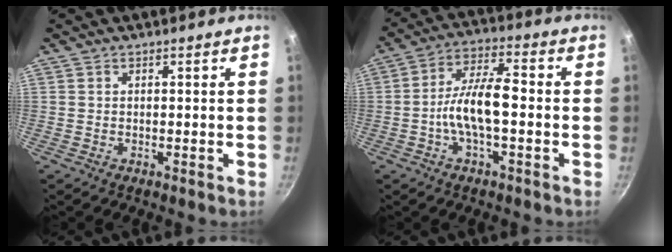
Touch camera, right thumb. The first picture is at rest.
{"total": 10.0, "force": [-1.7, 3.7, 9.2], "torque": [-0.160, 0.033, -0.042]}